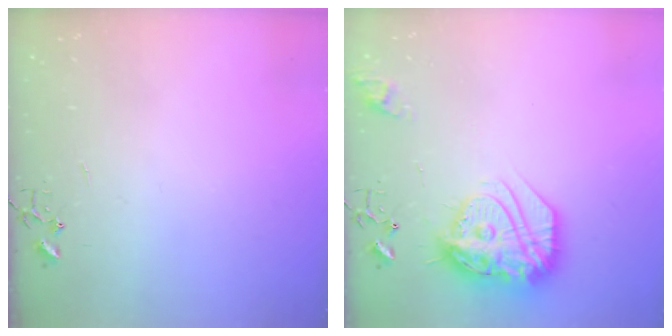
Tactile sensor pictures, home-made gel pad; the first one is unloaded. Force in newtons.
{"total": 20.9, "press": 20.8, "slide": 1.7}